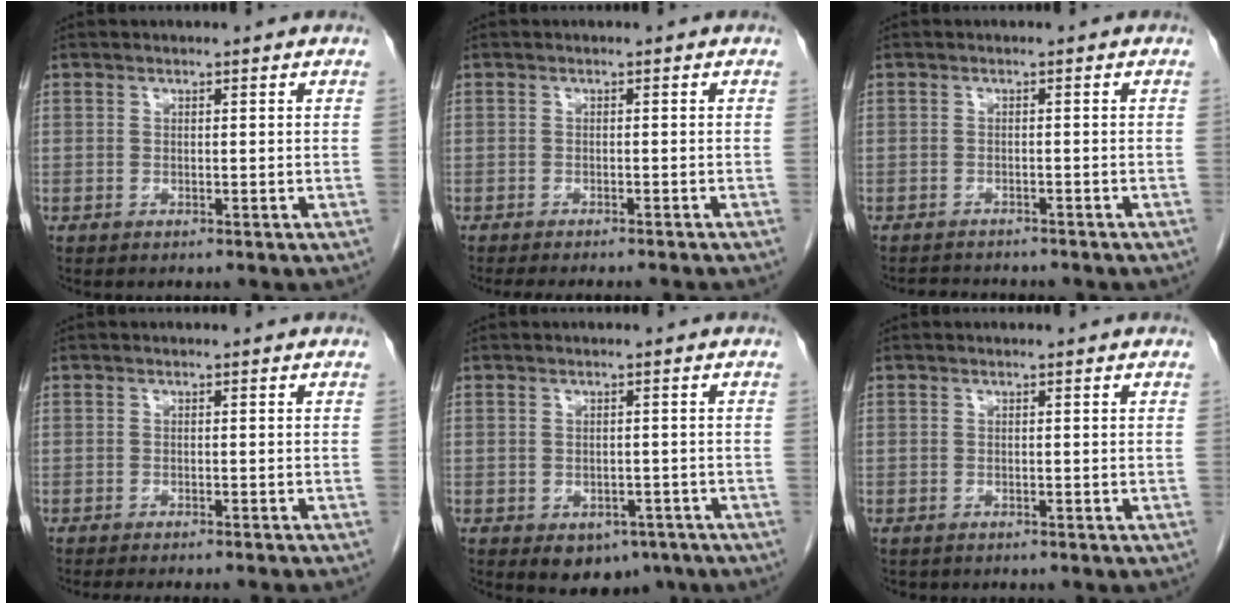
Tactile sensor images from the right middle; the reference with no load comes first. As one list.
[{"total": 8.9, "force": [-8.0, 1.0, 3.7], "torque": [-0.034, -0.013, -0.099]}, {"total": 5.2, "force": [-4.8, 1.4, 1.5], "torque": [-0.021, -0.004, -0.065]}, {"total": 7.5, "force": [-6.7, 0.5, 3.3], "torque": [-0.024, -0.011, -0.085]}, {"total": 5.4, "force": [-3.2, 3.5, 2.5], "torque": [-0.020, 0.001, -0.034]}, {"total": 0.7, "force": [-0.5, 0.4, 0.1], "torque": [-0.010, 0.002, -0.008]}]